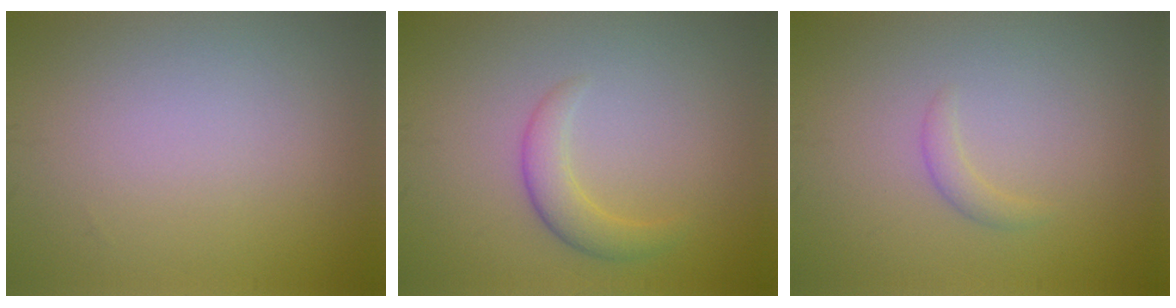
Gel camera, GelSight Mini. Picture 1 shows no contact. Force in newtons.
{"total": 2.4, "press": 2.4, "slide": 0.2}
{"total": 1.0, "press": 1.0, "slide": 0.1}